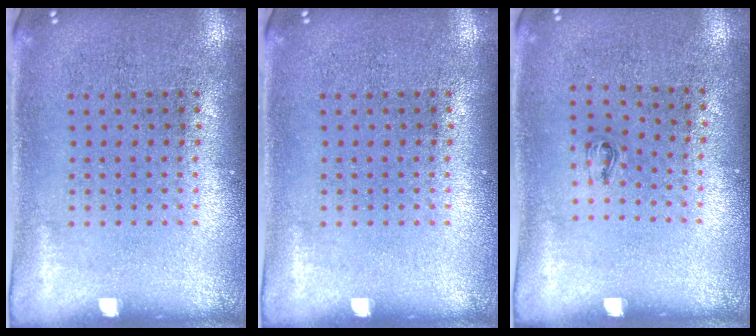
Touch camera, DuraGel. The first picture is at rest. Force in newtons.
{"total": 0.0}
{"total": 0.6, "press": 0.2, "slide": 0.5}